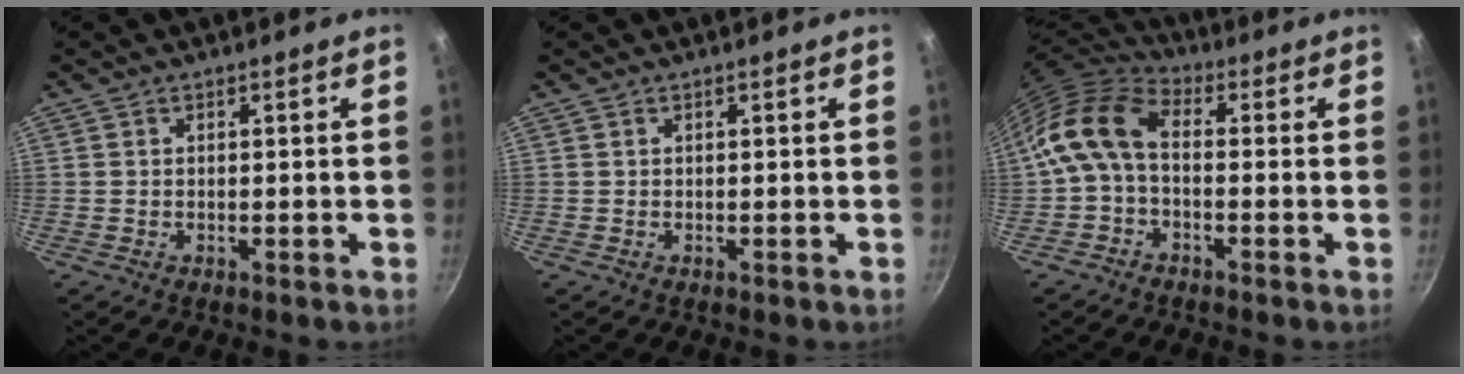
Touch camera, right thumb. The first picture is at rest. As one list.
[{"total": 0.0}, {"total": 11.7, "force": [-0.3, 7.0, 9.4], "torque": [-0.185, 0.033, -0.021]}]